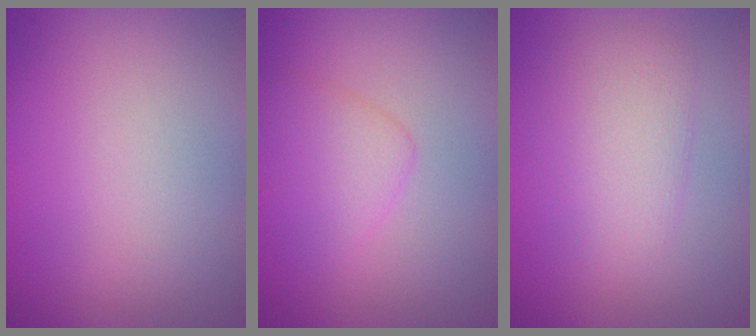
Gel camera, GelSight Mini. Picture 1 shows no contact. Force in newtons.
{"total": 2.5, "press": 2.5, "slide": 0.1}
{"total": 3.0, "press": 3.0, "slide": 0.1}